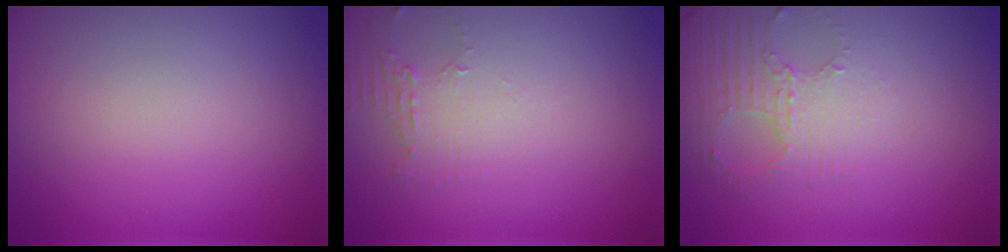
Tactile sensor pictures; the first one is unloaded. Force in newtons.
{"total": 2.0, "press": 1.4, "slide": 1.4}
{"total": 2.8, "press": 2.4, "slide": 1.4}